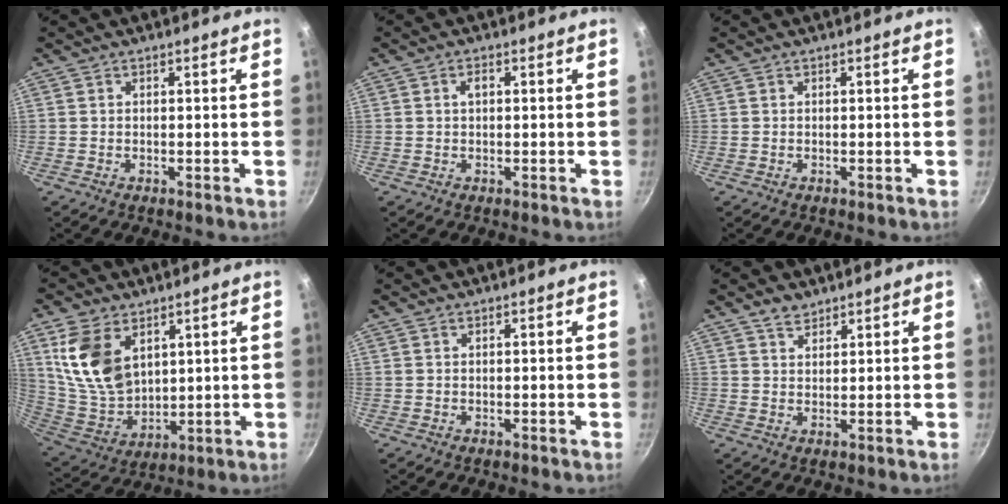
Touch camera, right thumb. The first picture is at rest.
{"total": 1.5, "force": [0.3, 0.9, 1.2], "torque": [-0.018, 0.006, 0.004]}
{"total": 0.0}
{"total": 14.4, "force": [5.9, 9.2, 9.3], "torque": [-0.160, -0.036, 0.133]}
{"total": 0.0}
{"total": 2.8, "force": [2.2, 1.5, 0.9], "torque": [-0.007, -0.011, 0.039]}